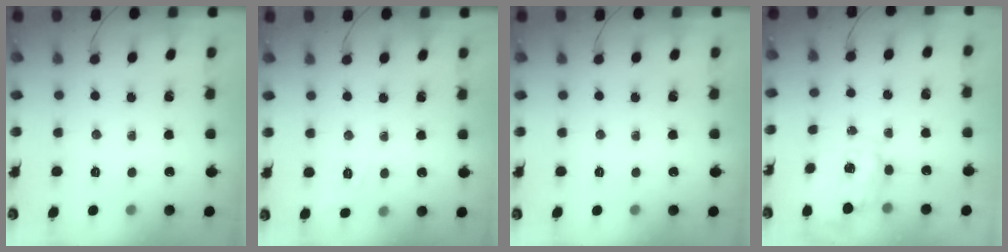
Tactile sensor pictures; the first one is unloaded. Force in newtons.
{"total": 2.8, "press": 2.2, "slide": 1.7}
{"total": 0.0}
{"total": 3.9, "press": 3.9, "slide": 0.8}